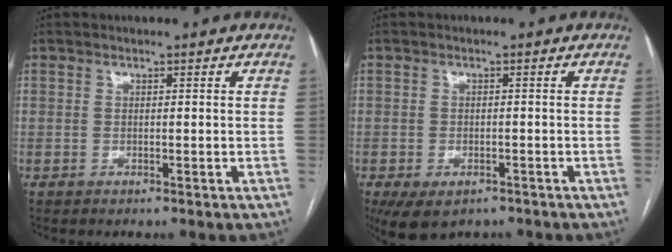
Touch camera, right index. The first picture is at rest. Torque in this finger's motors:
{"motor_torque": [1.12, -1.01, 0.36, 0.05]}